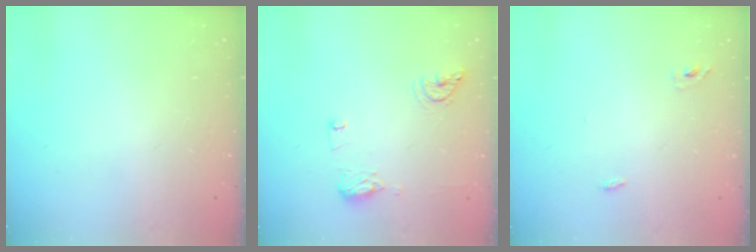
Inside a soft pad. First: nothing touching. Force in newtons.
{"total": 12.8, "press": 10.6, "slide": 7.2}
{"total": 2.9, "press": 2.7, "slide": 1.0}